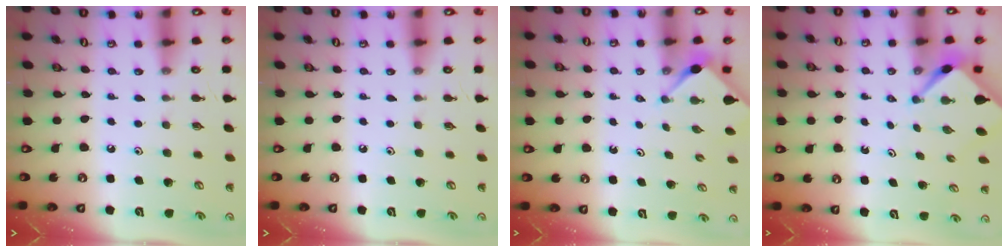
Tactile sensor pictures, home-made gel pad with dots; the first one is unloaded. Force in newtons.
{"total": 0.0}
{"total": 2.9, "press": 2.8, "slide": 0.4}
{"total": 2.6, "press": 2.6, "slide": 0.3}